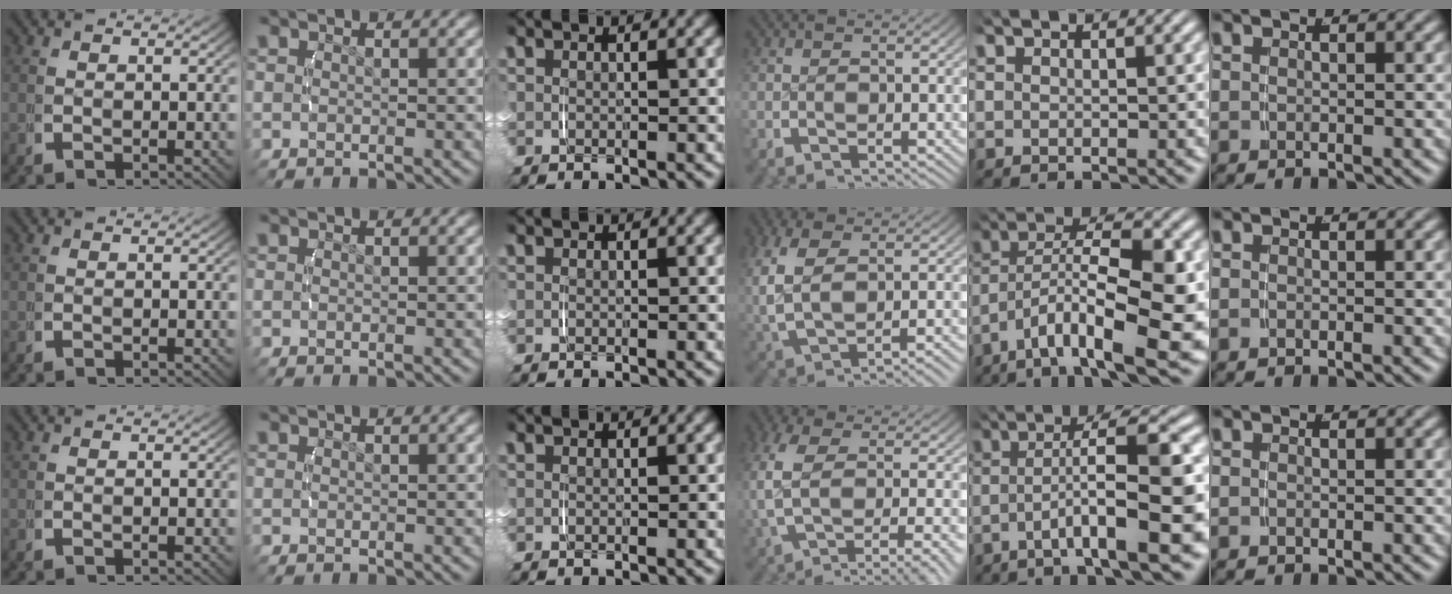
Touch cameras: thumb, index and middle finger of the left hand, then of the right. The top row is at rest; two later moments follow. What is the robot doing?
{"motion": "lift_and_place", "object": "backpack"}